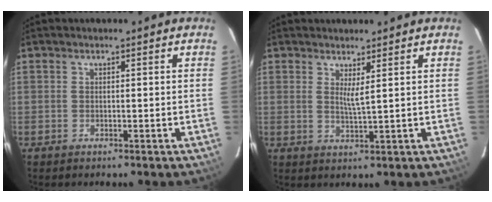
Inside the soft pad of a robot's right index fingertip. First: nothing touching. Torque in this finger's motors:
{"motor_torque": [-0.01, 0.06, 0.02, 0.04]}